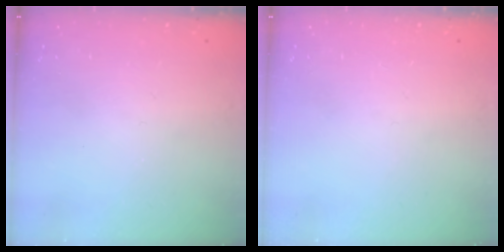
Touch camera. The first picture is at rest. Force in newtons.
{"total": 0.0}